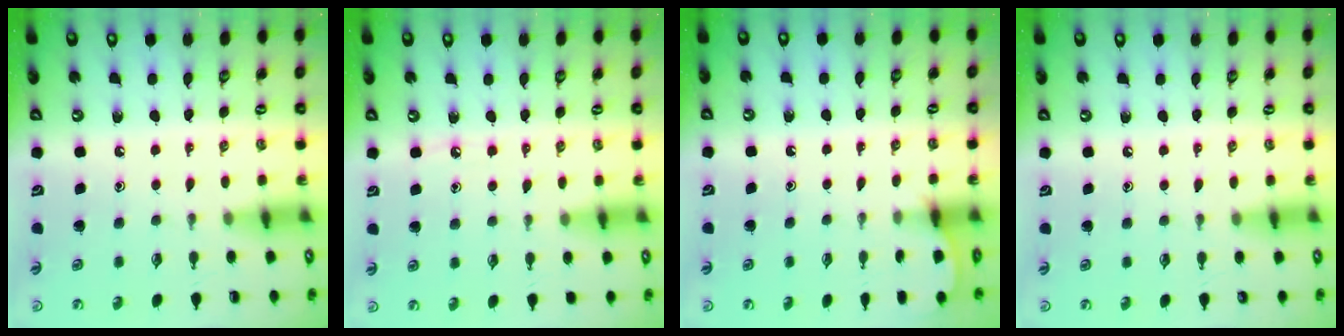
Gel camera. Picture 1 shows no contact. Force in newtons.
{"total": 5.9, "press": 5.8, "slide": 0.7}
{"total": 2.1, "press": 2.1, "slide": 0.3}
{"total": 3.2, "press": 3.2, "slide": 0.6}